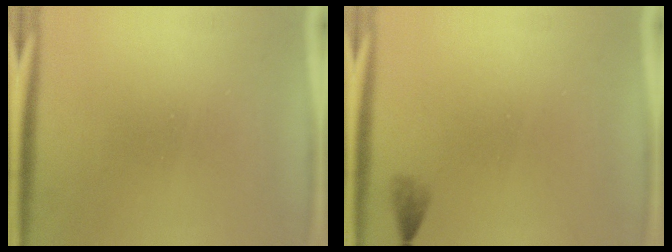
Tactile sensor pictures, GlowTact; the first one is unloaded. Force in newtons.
{"total": 1.4}